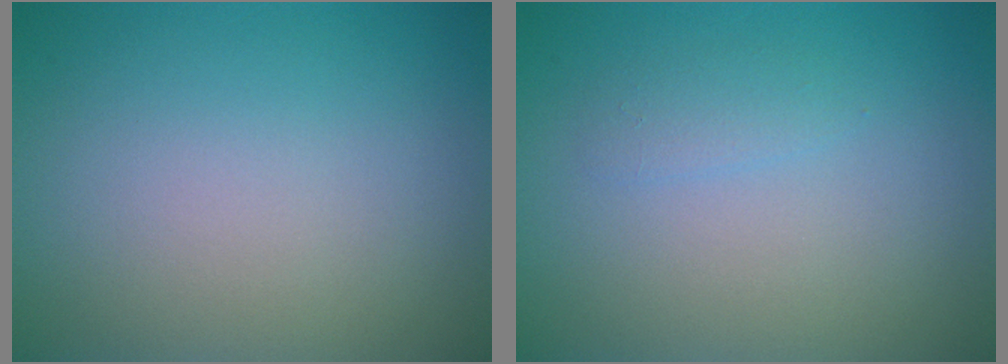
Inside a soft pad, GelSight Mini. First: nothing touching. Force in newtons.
{"total": 1.0, "press": 1.0, "slide": 0.0}